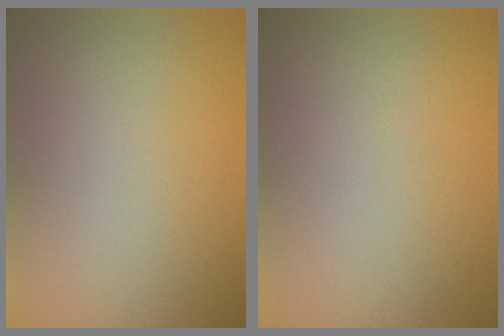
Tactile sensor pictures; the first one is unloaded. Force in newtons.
{"total": 0.0}